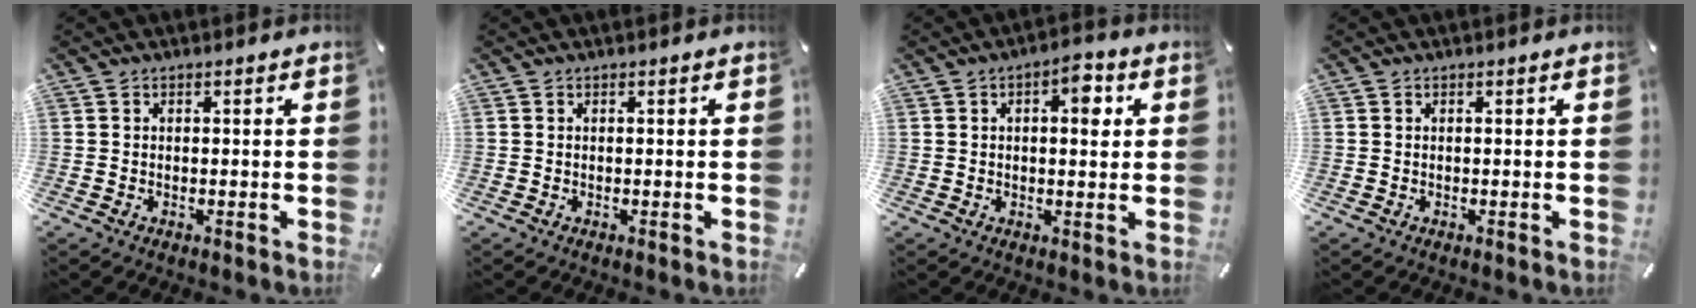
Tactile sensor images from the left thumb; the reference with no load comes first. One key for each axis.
{"total": 0.0}
{"total": 5.7, "fx": 1.7, "fy": 2.9, "fz": 4.6, "tx": -0.047, "ty": -0.009, "tz": 0.017}
{"total": 0.0}